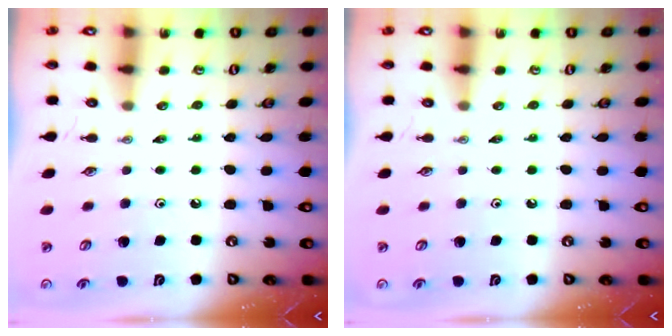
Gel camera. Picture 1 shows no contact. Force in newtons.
{"total": 0.0}